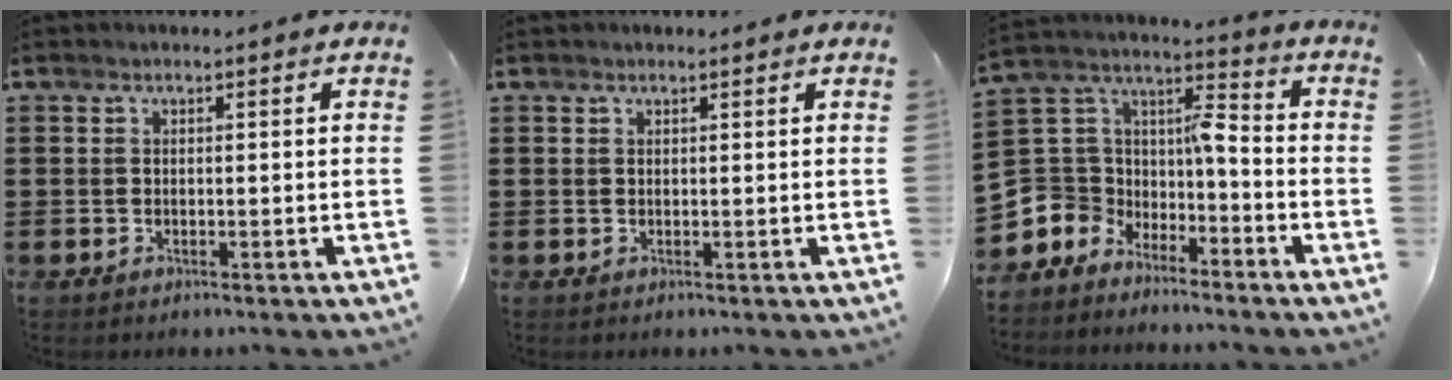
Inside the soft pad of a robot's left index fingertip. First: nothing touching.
{"total": 0.6, "force": [0.6, 0.2, 0.2], "torque": [-0.005, 0.000, 0.012]}
{"total": 5.5, "force": [-3.5, 4.2, 0.6], "torque": [-0.061, -0.021, -0.080]}